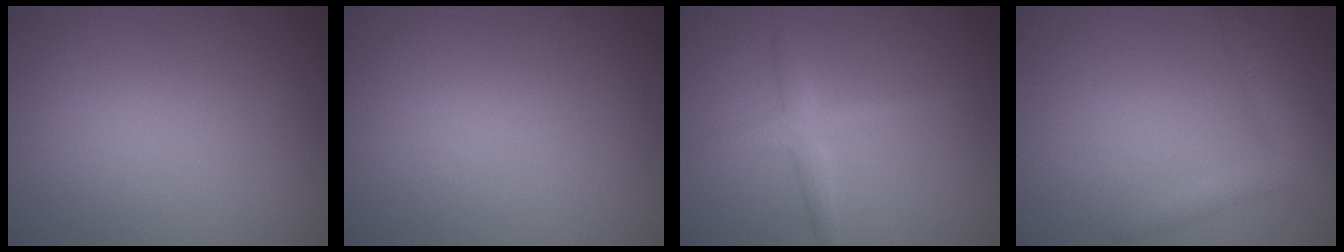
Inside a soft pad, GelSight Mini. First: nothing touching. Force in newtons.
{"total": 0.0}
{"total": 2.4, "press": 2.4, "slide": 0.0}
{"total": 2.3, "press": 2.3, "slide": 0.1}